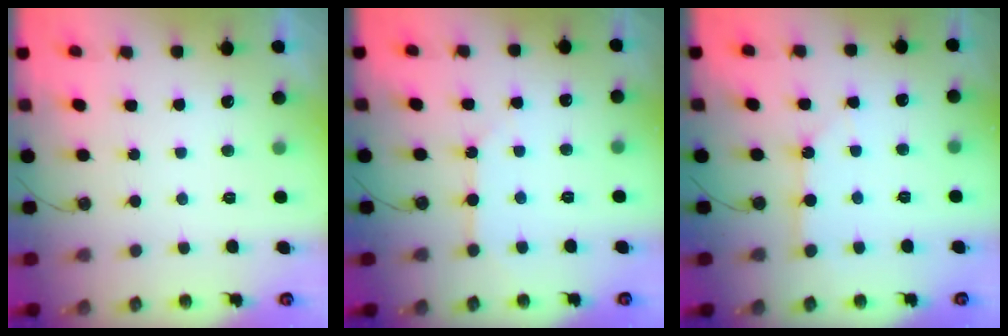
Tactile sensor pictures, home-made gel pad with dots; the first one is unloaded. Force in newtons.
{"total": 4.6, "press": 4.6, "slide": 0.4}
{"total": 2.6, "press": 2.6, "slide": 0.1}